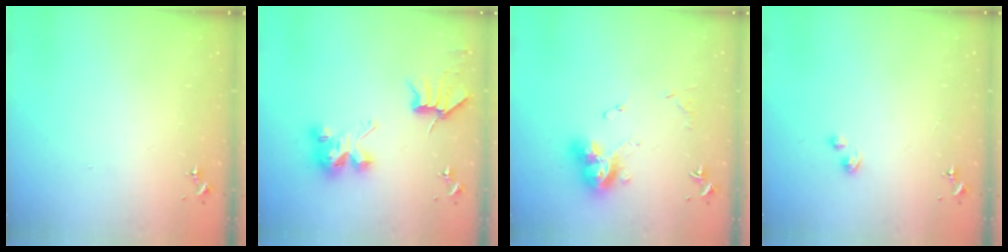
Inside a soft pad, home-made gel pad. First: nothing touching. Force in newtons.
{"total": 7.2, "press": 7.2, "slide": 0.2}
{"total": 13.1, "press": 13.1, "slide": 1.3}
{"total": 2.1, "press": 2.0, "slide": 0.5}